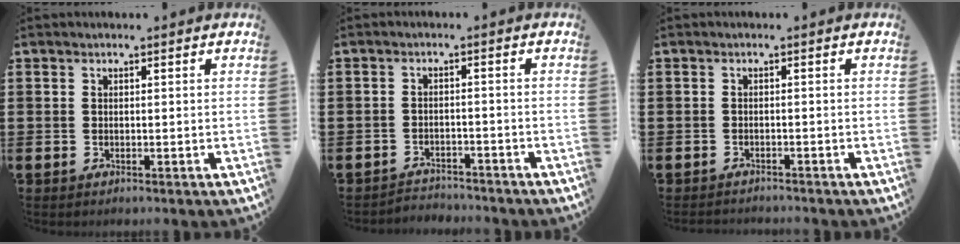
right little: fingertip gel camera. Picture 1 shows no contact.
{"total": 2.1, "force": [-2.1, 0.1, -0.3], "torque": [-0.003, 0.004, -0.048]}
{"total": 0.9, "force": [-0.9, 0.0, 0.0], "torque": [-0.002, 0.001, -0.020]}